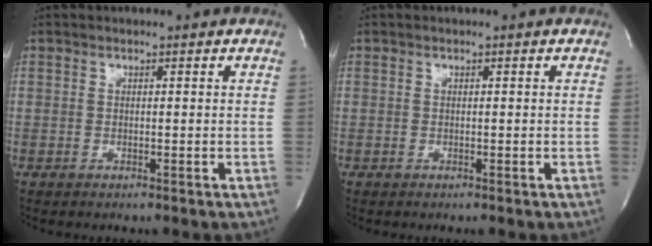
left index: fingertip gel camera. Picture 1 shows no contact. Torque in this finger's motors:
{"motor_torque": [0.04, 0.03, -0.01, 0.00]}